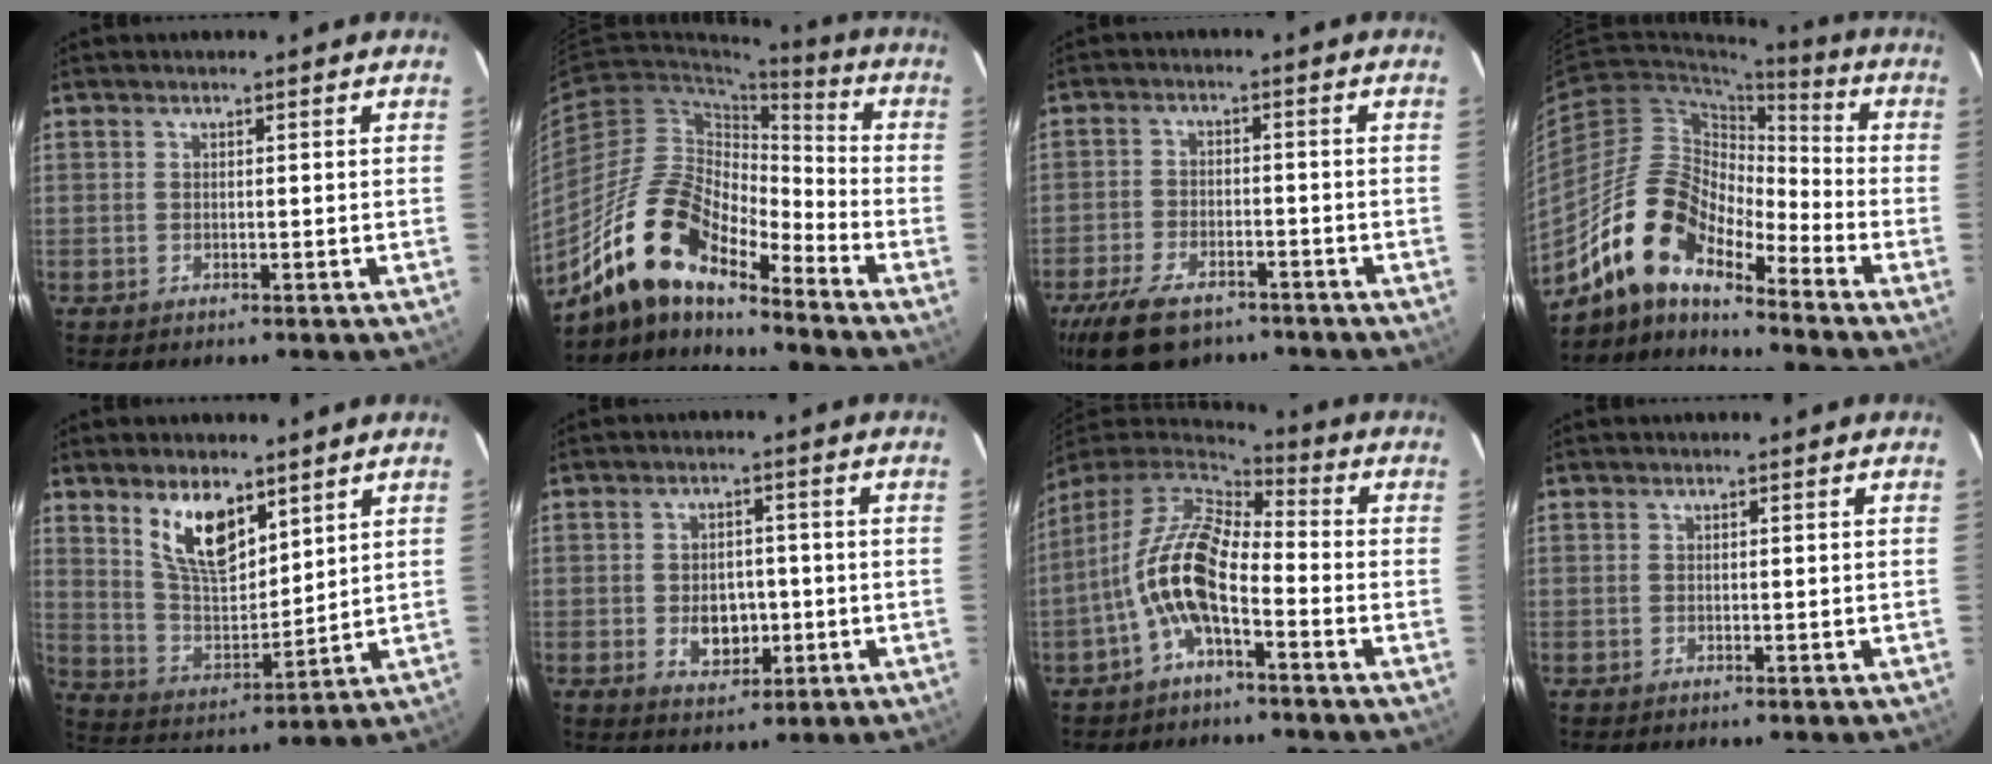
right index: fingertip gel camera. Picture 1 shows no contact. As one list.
[{"total": 16.2, "force": [-12.7, 5.0, 8.8], "torque": [-0.156, -0.002, -0.250]}, {"total": 13.0, "force": [-9.2, 6.4, 6.7], "torque": [-0.163, -0.015, -0.159]}, {"total": 13.8, "force": [-11.1, 4.5, 7.0], "torque": [-0.120, 0.011, -0.223]}, {"total": 11.7, "force": [7.0, 5.0, 7.9], "torque": [-0.144, 0.001, 0.144]}, {"total": 6.5, "force": [-1.3, 4.7, 4.2], "torque": [-0.079, 0.000, -0.009]}, {"total": 13.0, "force": [-4.1, 5.3, 11.1], "torque": [-0.228, 0.011, -0.086]}, {"total": 0.0}]